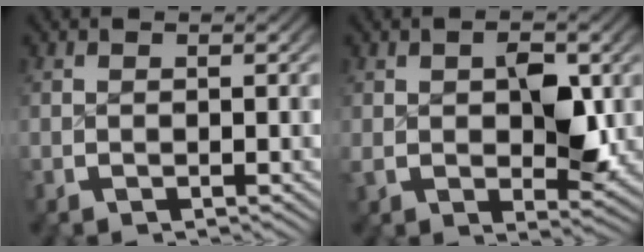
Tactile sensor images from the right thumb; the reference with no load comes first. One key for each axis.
{"total": 4.5, "fx": 0.3, "fy": 2.7, "fz": 3.6, "tx": -0.054, "ty": -0.015, "tz": 0.015}